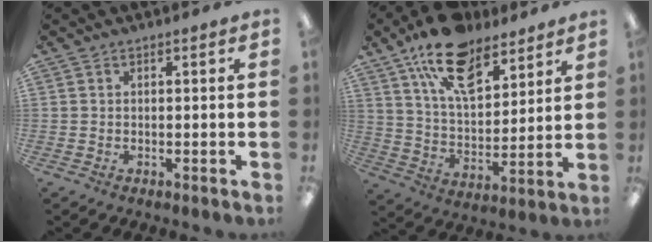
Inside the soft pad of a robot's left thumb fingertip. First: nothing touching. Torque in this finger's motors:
{"motor_torque": [0.28, 0.64, 1.51, -1.30, 0.41]}